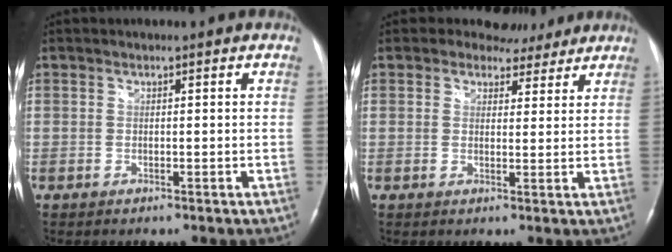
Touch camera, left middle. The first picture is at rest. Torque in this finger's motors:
{"motor_torque": [0.14, -0.11, 0.02, 0.02]}